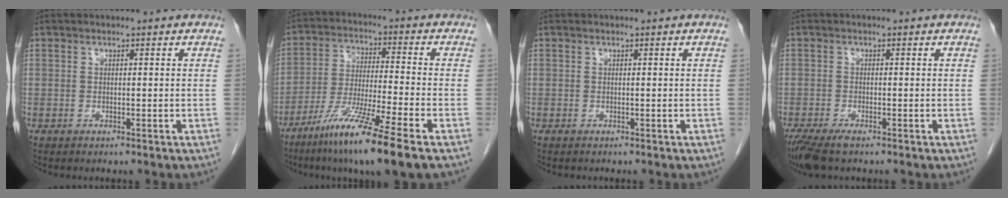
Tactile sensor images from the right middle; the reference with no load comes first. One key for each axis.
{"total": 13.0, "fx": -8.2, "fy": -1.1, "fz": 10.0, "tx": -0.195, "ty": -0.047, "tz": -0.151}
{"total": 0.0}
{"total": 4.9, "fx": -3.6, "fy": 1.2, "fz": 3.1, "tx": -0.061, "ty": -0.013, "tz": -0.063}